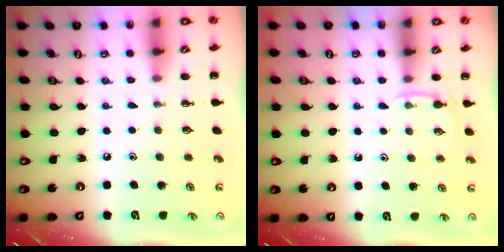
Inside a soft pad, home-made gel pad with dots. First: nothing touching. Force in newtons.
{"total": 4.0, "press": 3.8, "slide": 1.3}